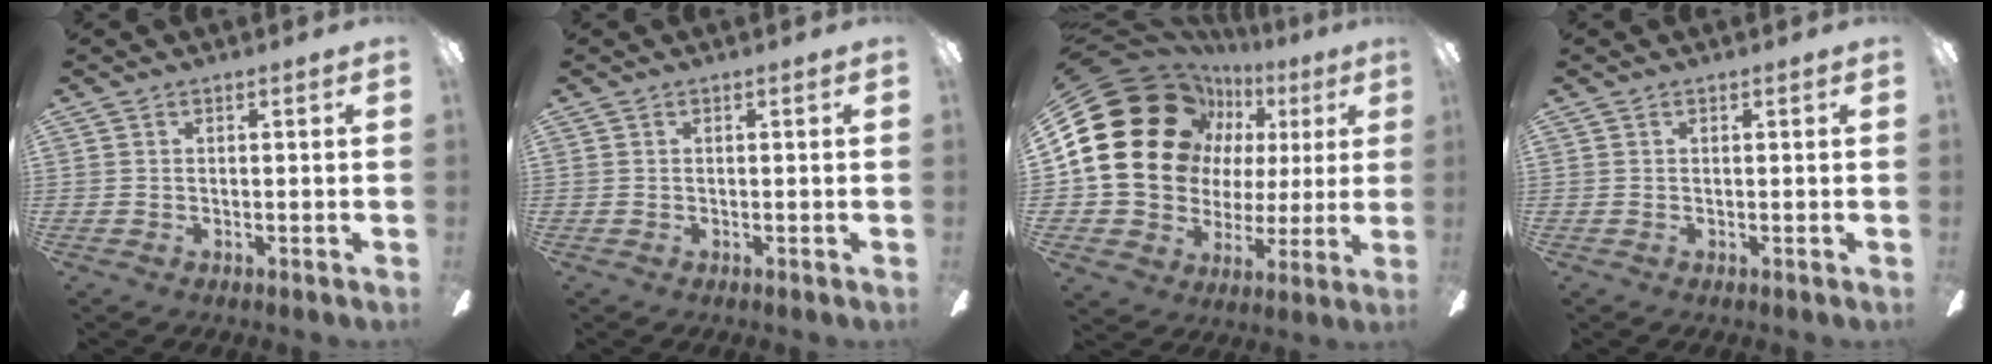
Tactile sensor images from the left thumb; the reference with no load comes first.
{"total": 0.5, "force": [0.1, 0.5, 0.2], "torque": [-0.003, 0.004, 0.000]}
{"total": 25.5, "force": [7.4, 20.5, 13.3], "torque": [-0.262, -0.029, 0.170]}
{"total": 0.6, "force": [0.1, 0.5, 0.3], "torque": [-0.006, 0.003, 0.002]}